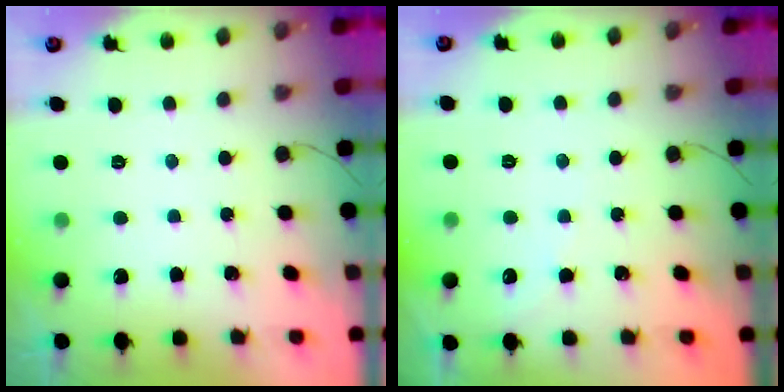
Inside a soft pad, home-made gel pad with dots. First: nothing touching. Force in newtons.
{"total": 2.7, "press": 2.7, "slide": 0.5}